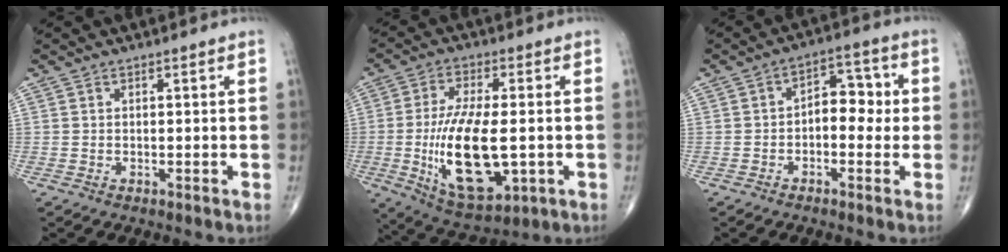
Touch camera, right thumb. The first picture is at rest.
{"total": 17.5, "force": [-2.3, 7.7, 15.5], "torque": [-0.280, -0.008, -0.025]}
{"total": 7.0, "force": [-0.4, 4.4, 5.4], "torque": [-0.040, 0.028, -0.018]}